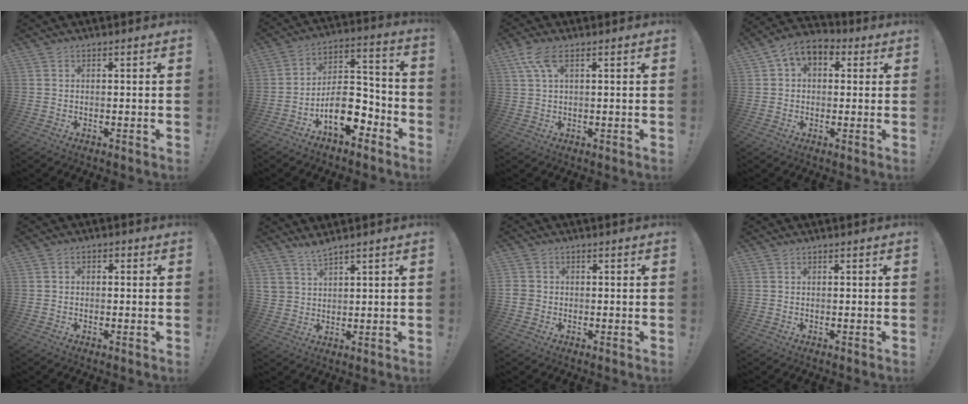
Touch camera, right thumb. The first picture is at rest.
{"total": 13.8, "force": [-6.8, 8.2, 8.8], "torque": [-0.124, 0.040, -0.112]}
{"total": 5.7, "force": [2.5, 2.0, 4.7], "torque": [-0.087, -0.004, 0.046]}
{"total": 6.2, "force": [2.3, 4.5, 3.6], "torque": [-0.063, -0.002, 0.045]}
{"total": 1.7, "force": [-1.0, 1.2, 0.7], "torque": [-0.011, 0.008, -0.018]}
{"total": 4.3, "force": [3.8, 1.2, 1.5], "torque": [-0.032, -0.024, 0.074]}
{"total": 2.7, "force": [-0.8, 2.4, 1.0], "torque": [-0.011, 0.006, -0.013]}
{"total": 0.0}